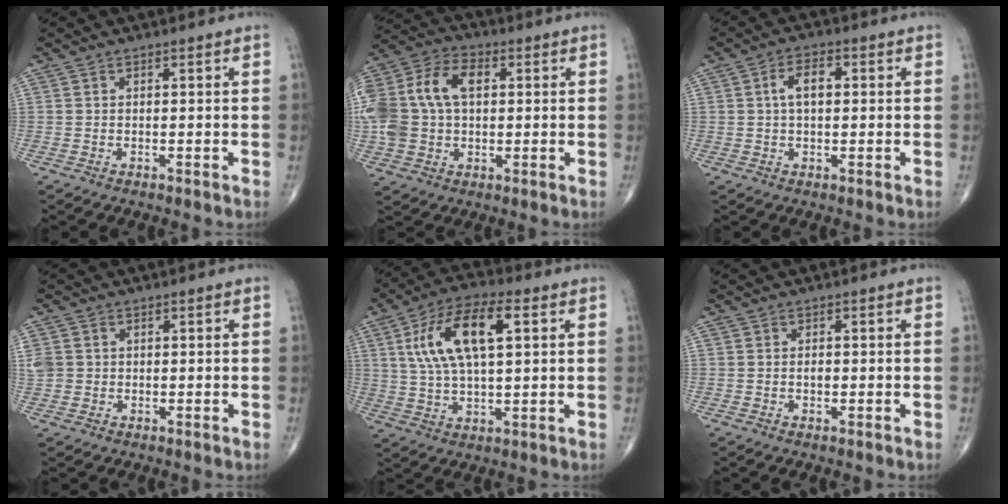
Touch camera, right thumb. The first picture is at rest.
{"total": 18.2, "force": [2.5, 12.4, 13.1], "torque": [-0.292, 0.025, 0.041]}
{"total": 4.9, "force": [0.7, 2.6, 4.1], "torque": [-0.073, 0.012, 0.008]}
{"total": 5.7, "force": [0.7, 5.1, 2.5], "torque": [-0.066, 0.013, 0.022]}
{"total": 15.3, "force": [4.3, 6.4, 13.2], "torque": [-0.250, 0.013, 0.077]}
{"total": 1.2, "force": [-0.1, 0.7, 0.9], "torque": [-0.015, 0.000, -0.002]}